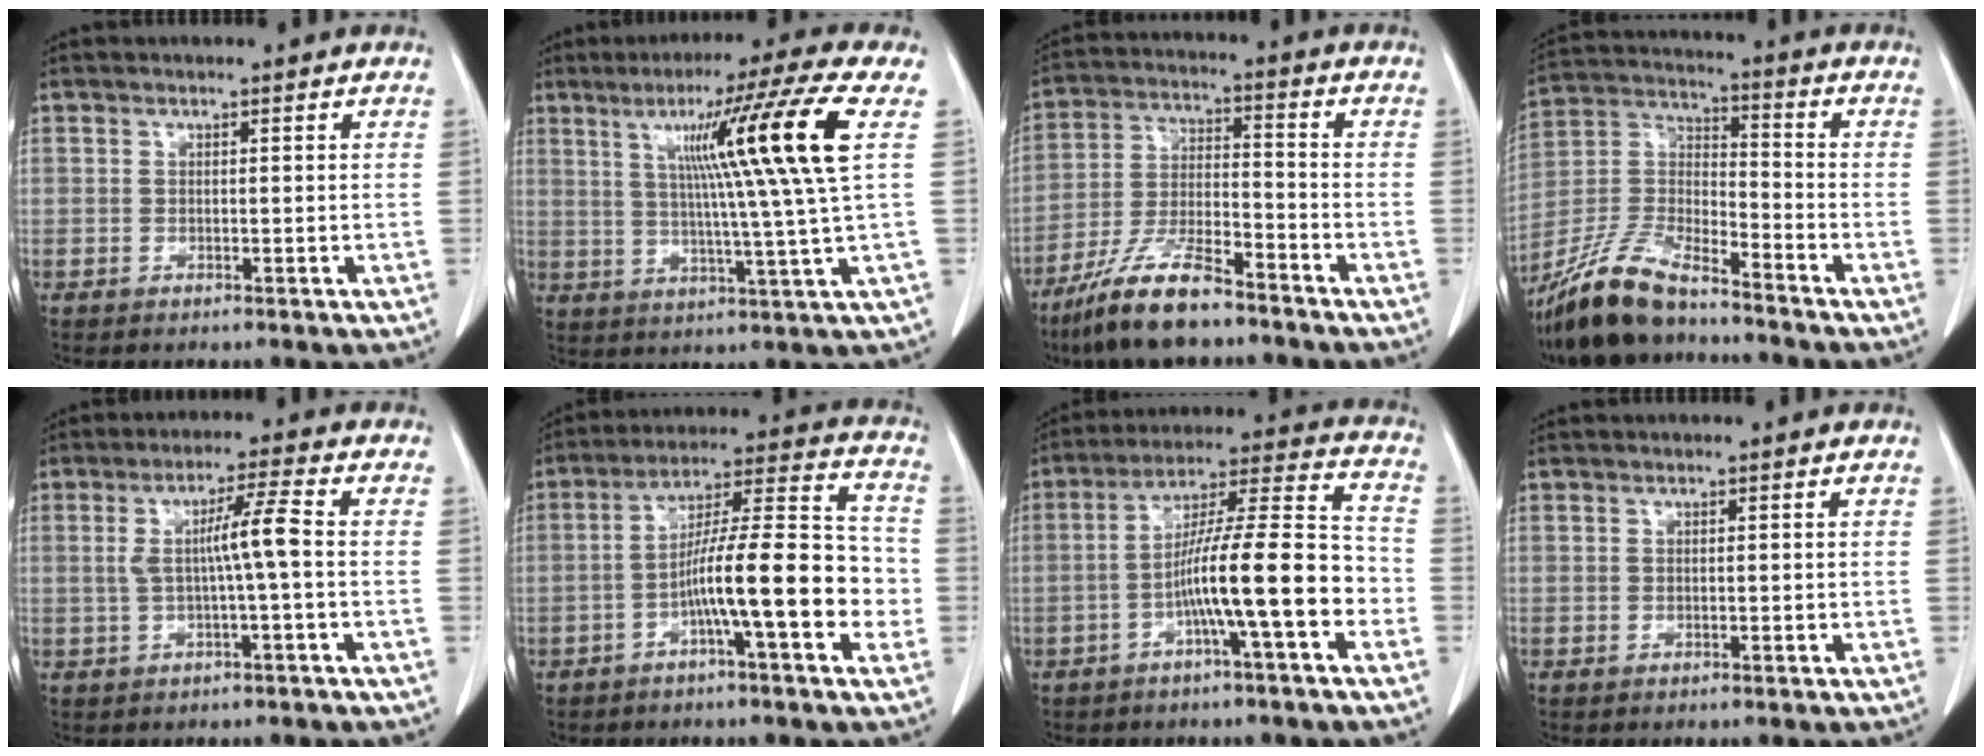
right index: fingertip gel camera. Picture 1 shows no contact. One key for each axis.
{"total": 15.7, "fx": 4.6, "fy": -2.9, "fz": 14.7, "tx": -0.219, "ty": 0.009, "tz": 0.070}
{"total": 12.9, "fx": -9.6, "fy": 2.8, "fz": 8.1, "tx": -0.166, "ty": -0.018, "tz": -0.179}
{"total": 15.7, "fx": -12.5, "fy": 4.0, "fz": 8.6, "tx": -0.184, "ty": -0.007, "tz": -0.239}
{"total": 6.2, "fx": -0.1, "fy": 0.1, "fz": 6.2, "tx": -0.115, "ty": 0.017, "tz": 0.002}
{"total": 15.5, "fx": -3.9, "fy": 2.5, "fz": 14.8, "tx": -0.234, "ty": 0.029, "tz": -0.060}
{"total": 14.5, "fx": -4.5, "fy": 1.1, "fz": 13.8, "tx": -0.229, "ty": 0.025, "tz": -0.075}
{"total": 0.0}